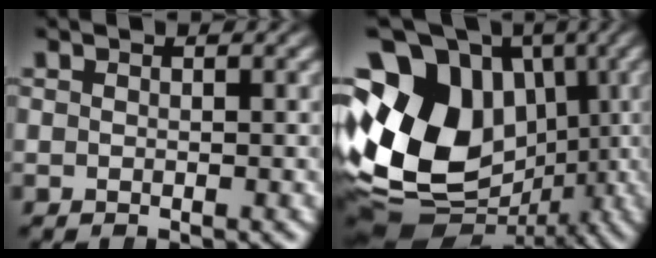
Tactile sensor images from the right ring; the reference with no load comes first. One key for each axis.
{"total": 19.5, "fx": 0.2, "fy": 15.2, "fz": 12.3, "tx": -0.251, "ty": -0.060, "tz": 0.024}